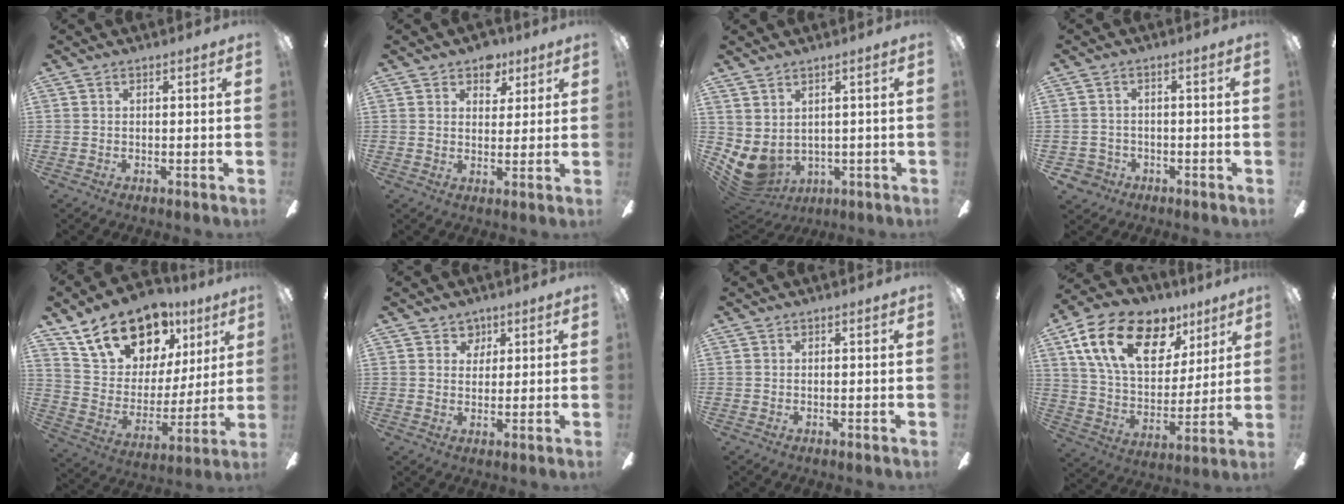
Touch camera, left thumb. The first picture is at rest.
{"total": 6.2, "force": [4.1, 4.2, 2.3], "torque": [-0.019, -0.013, 0.068]}
{"total": 5.8, "force": [0.1, 4.5, 3.6], "torque": [-0.118, -0.022, 0.002]}
{"total": 3.4, "force": [-1.5, 3.0, 0.7], "torque": [-0.029, 0.007, -0.033]}
{"total": 20.7, "force": [14.3, 11.6, 9.4], "torque": [-0.162, -0.082, 0.260]}
{"total": 4.1, "force": [2.7, 3.1, 0.6], "torque": [0.000, -0.007, 0.045]}
{"total": 0.0}
{"total": 22.3, "force": [11.6, 13.0, 14.0], "torque": [-0.247, -0.043, 0.207]}